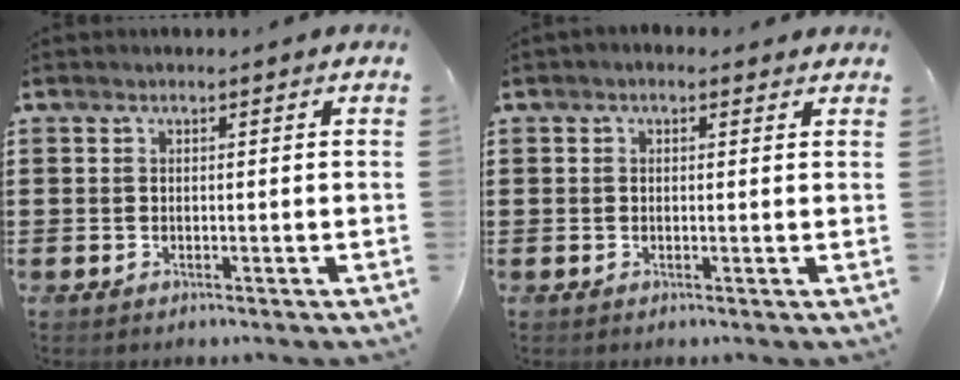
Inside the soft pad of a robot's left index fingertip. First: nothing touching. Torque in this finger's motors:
{"motor_torque": [2.14, 0.00, 0.26, 0.08]}